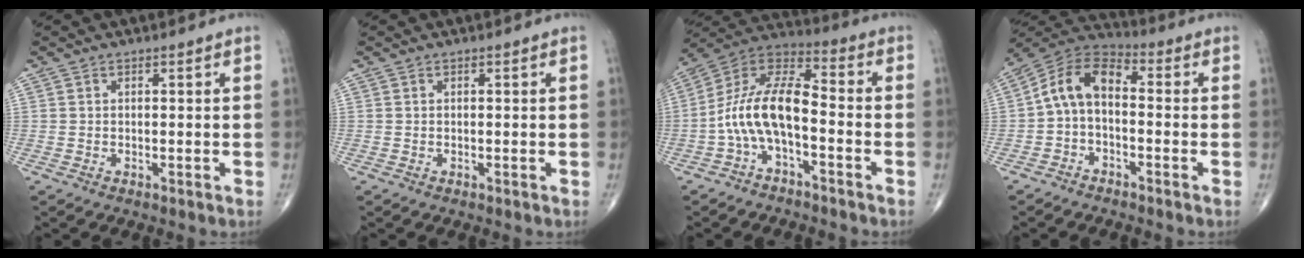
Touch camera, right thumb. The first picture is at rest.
{"total": 0.0}
{"total": 12.5, "force": [-3.6, 5.4, 10.7], "torque": [-0.206, 0.065, -0.076]}
{"total": 9.1, "force": [-0.8, 5.4, 7.3], "torque": [-0.124, 0.036, -0.032]}